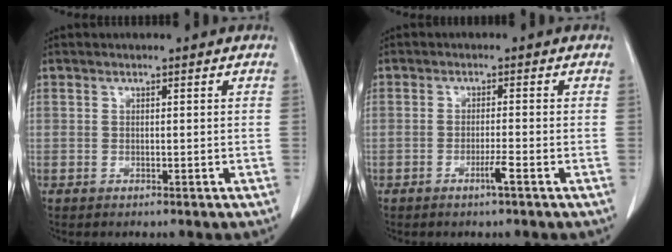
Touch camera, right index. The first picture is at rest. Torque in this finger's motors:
{"motor_torque": [0.38, -0.04, 0.17, 0.05]}